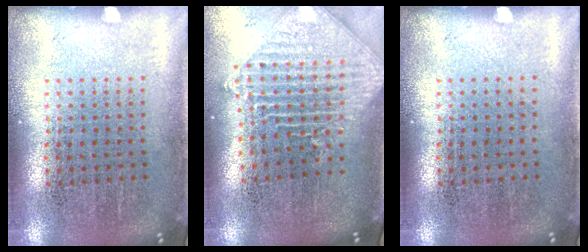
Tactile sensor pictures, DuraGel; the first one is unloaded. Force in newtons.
{"total": 2.3, "press": 1.8, "slide": 1.4}
{"total": 0.0}